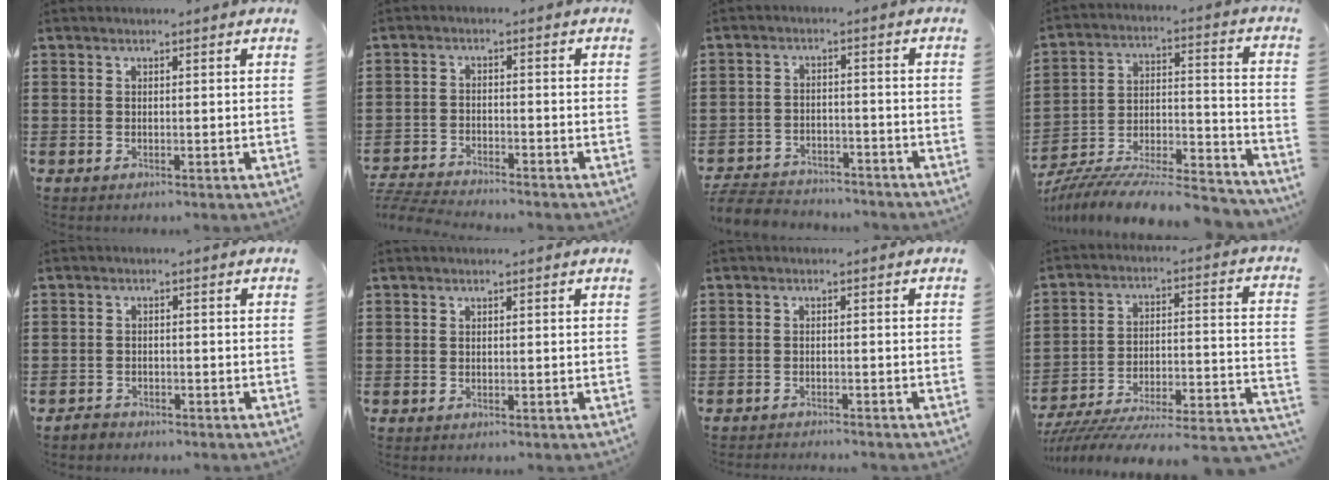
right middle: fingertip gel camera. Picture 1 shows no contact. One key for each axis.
{"total": 4.3, "fx": -4.3, "fy": 0.3, "fz": 0.6, "tx": -0.030, "ty": -0.002, "tz": -0.095}
{"total": 5.3, "fx": -5.1, "fy": 1.2, "fz": 0.5, "tx": -0.018, "ty": 0.008, "tz": -0.105}
{"total": 9.3, "fx": -8.9, "fy": 1.1, "fz": 2.6, "tx": -0.036, "ty": 0.013, "tz": -0.175}
{"total": 1.6, "fx": -1.5, "fy": 0.7, "fz": -0.1, "tx": -0.004, "ty": 0.005, "tz": -0.033}
{"total": 0.0}
{"total": 1.6, "fx": -1.6, "fy": 0.0, "fz": -0.1, "tx": -0.002, "ty": 0.003, "tz": -0.036}
{"total": 4.7, "fx": -4.2, "fy": 0.8, "fz": 2.0, "tx": -0.031, "ty": -0.017, "tz": -0.086}